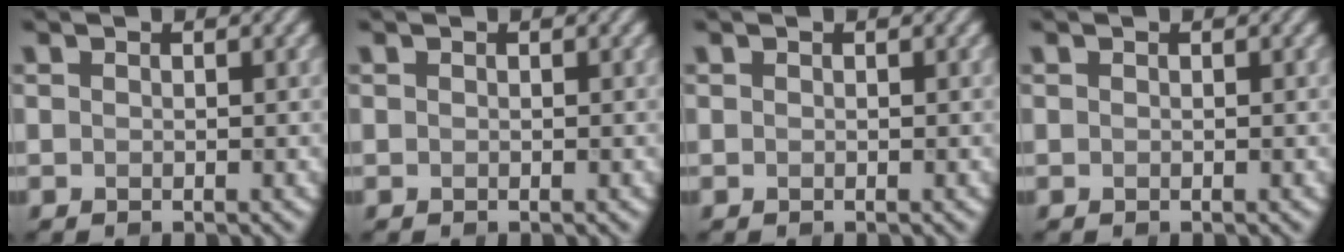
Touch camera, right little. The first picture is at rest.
{"total": 0.0}
{"total": 0.0}
{"total": 0.0}